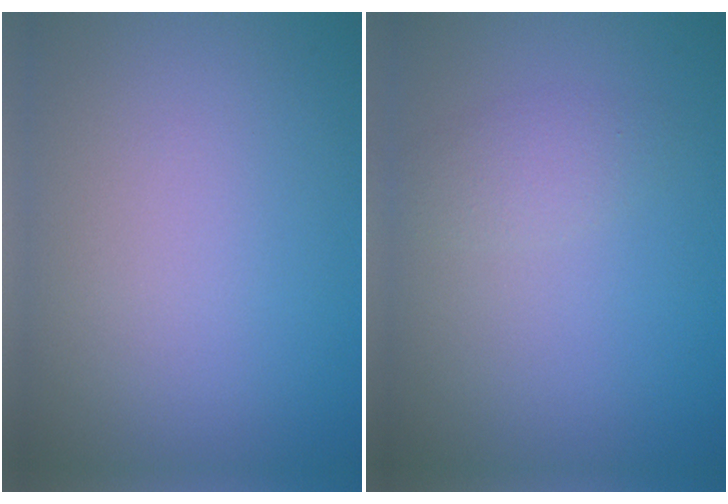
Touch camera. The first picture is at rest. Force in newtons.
{"total": 1.6, "press": 1.6, "slide": 0.1}